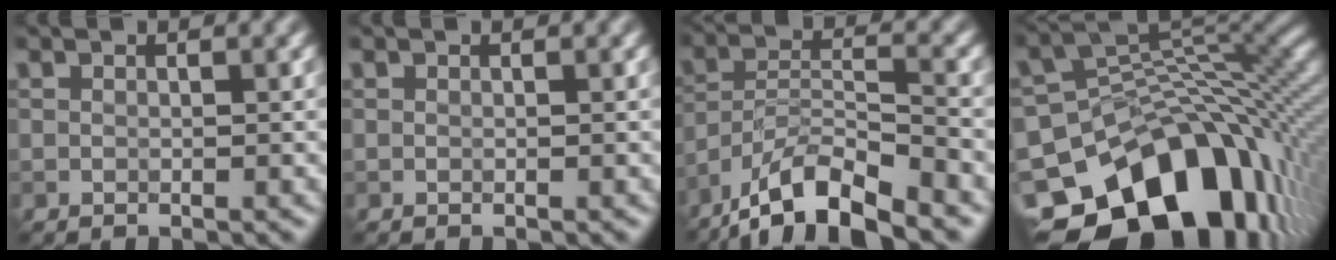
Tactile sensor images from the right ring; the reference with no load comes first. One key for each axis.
{"total": 0.0}
{"total": 8.8, "fx": -7.1, "fy": 2.2, "fz": 4.8, "tx": -0.079, "ty": 0.002, "tz": -0.133}
{"total": 15.8, "fx": -7.3, "fy": 10.4, "fz": 9.3, "tx": -0.161, "ty": -0.008, "tz": -0.118}